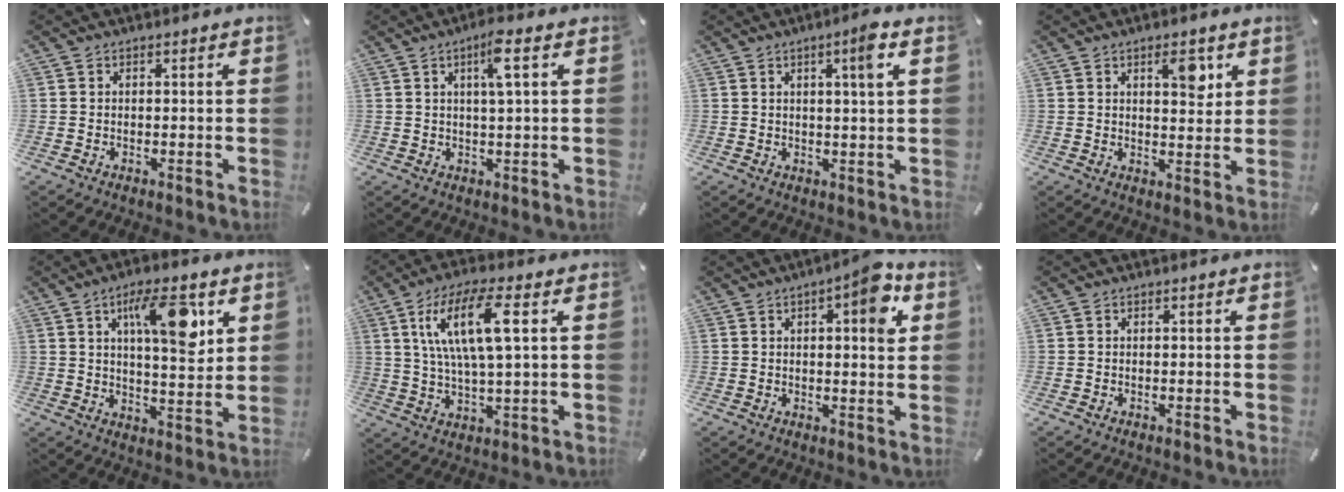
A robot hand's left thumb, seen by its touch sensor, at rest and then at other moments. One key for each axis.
{"total": 6.1, "fx": 2.2, "fy": 0.7, "fz": 5.6, "tx": -0.106, "ty": -0.002, "tz": 0.032}
{"total": 5.2, "fx": 2.3, "fy": 0.1, "fz": 4.6, "tx": -0.078, "ty": -0.006, "tz": 0.031}
{"total": 6.6, "fx": 3.2, "fy": 3.0, "fz": 5.0, "tx": -0.051, "ty": -0.016, "tz": 0.043}
{"total": 13.4, "fx": 6.0, "fy": 4.7, "fz": 11.0, "tx": -0.174, "ty": -0.017, "tz": 0.096}
{"total": 14.2, "fx": 4.9, "fy": 3.8, "fz": 12.7, "tx": -0.268, "ty": 0.005, "tz": 0.077}
{"total": 8.9, "fx": 3.6, "fy": 2.7, "fz": 7.7, "tx": -0.095, "ty": -0.016, "tz": 0.050}
{"total": 0.0}